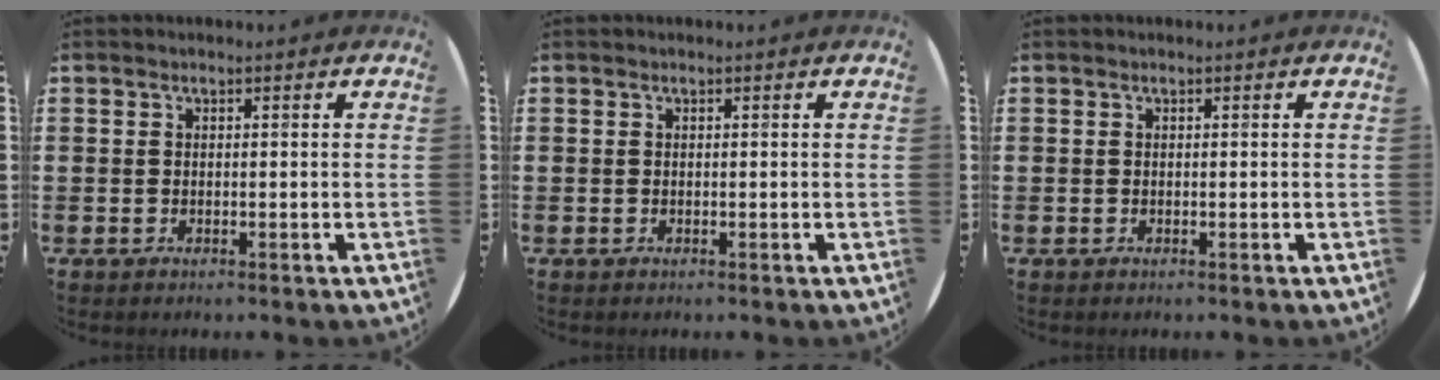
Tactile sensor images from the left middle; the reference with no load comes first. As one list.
[{"total": 0.0}, {"total": 0.0}]